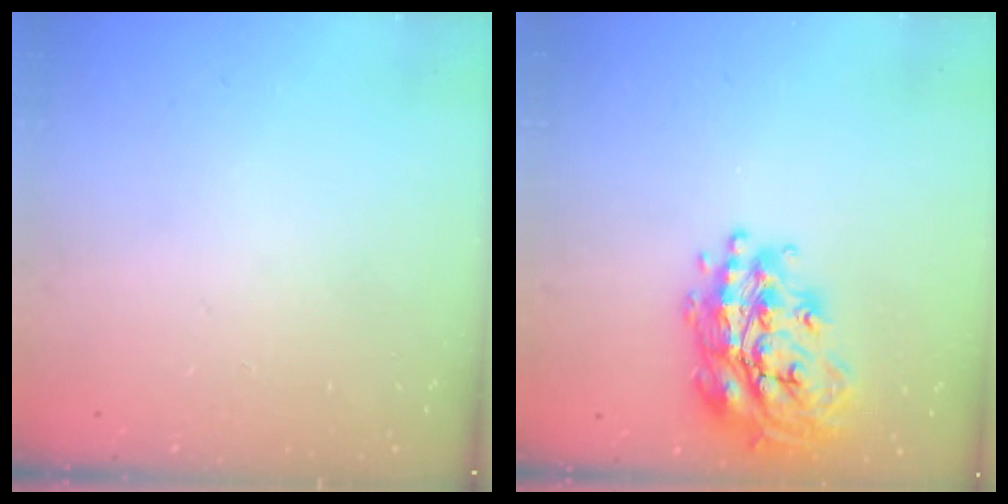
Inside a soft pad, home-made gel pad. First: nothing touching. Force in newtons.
{"total": 21.0, "press": 20.9, "slide": 1.5}